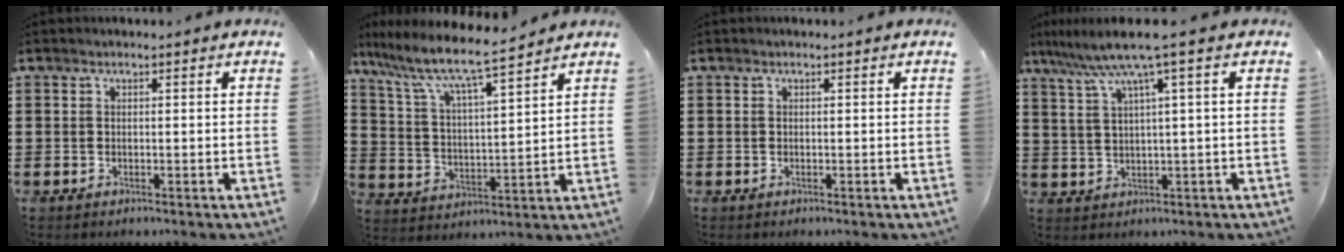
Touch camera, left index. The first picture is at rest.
{"total": 7.3, "force": [6.3, 0.6, 3.8], "torque": [-0.101, -0.039, 0.101]}
{"total": 0.0}
{"total": 6.7, "force": [3.2, -0.2, 5.9], "torque": [-0.131, -0.015, 0.048]}